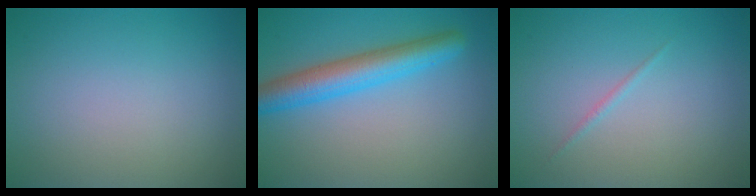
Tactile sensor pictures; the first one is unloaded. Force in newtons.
{"total": 5.0, "press": 5.0, "slide": 0.1}
{"total": 0.6, "press": 0.6, "slide": 0.0}